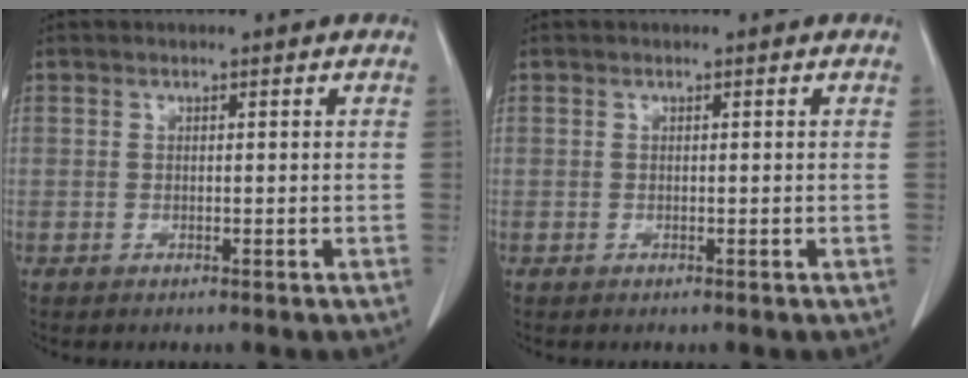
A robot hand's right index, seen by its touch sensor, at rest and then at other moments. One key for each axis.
{"total": 0.0}